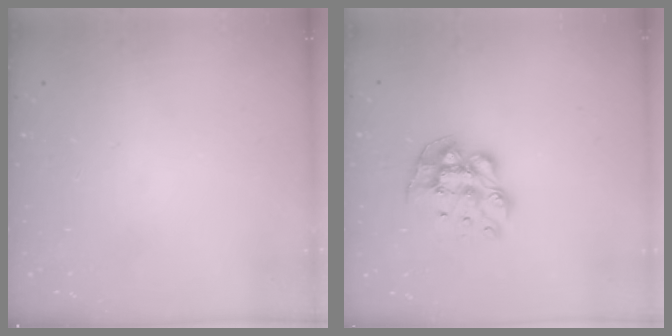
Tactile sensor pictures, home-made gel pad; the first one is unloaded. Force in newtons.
{"total": 9.7, "press": 9.7, "slide": 0.5}